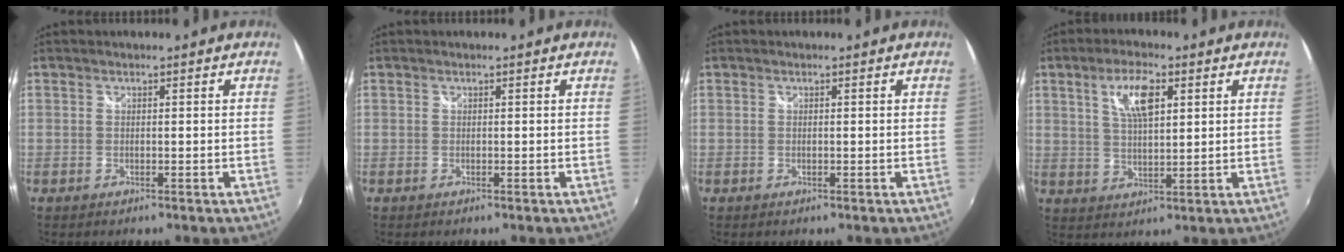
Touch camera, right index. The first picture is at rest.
{"total": 0.0}
{"total": 0.0}
{"total": 7.6, "force": [3.1, 2.8, 6.3], "torque": [-0.116, 0.008, 0.059]}